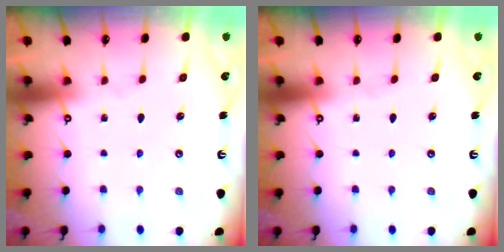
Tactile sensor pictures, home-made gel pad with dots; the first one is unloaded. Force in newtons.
{"total": 0.0}